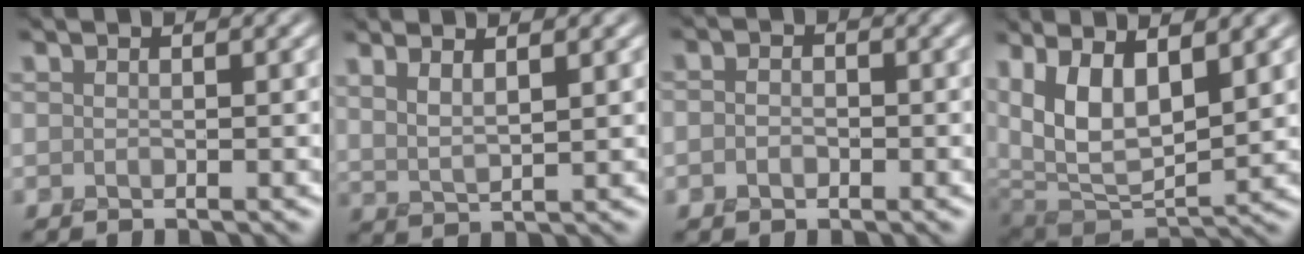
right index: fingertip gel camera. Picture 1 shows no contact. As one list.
[{"total": 2.8, "force": [1.9, 0.5, 2.0], "torque": [-0.039, 0.004, 0.037]}, {"total": 1.5, "force": [-0.8, 1.1, 0.6], "torque": [-0.009, -0.004, -0.021]}, {"total": 9.6, "force": [2.5, 4.4, 8.1], "torque": [-0.166, -0.005, 0.043]}]